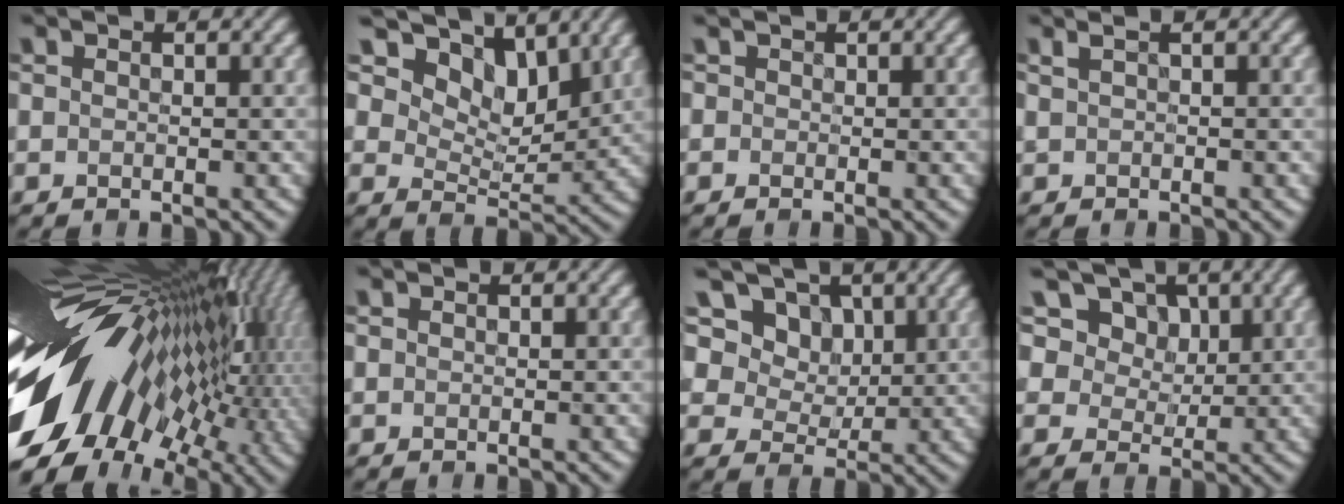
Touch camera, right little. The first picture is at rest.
{"total": 9.4, "force": [6.7, 4.8, 4.7], "torque": [-0.091, -0.025, 0.113]}
{"total": 0.0}
{"total": 1.0, "force": [0.4, 0.3, 0.9], "torque": [-0.018, 0.005, 0.006]}
{"total": 20.1, "force": [0.4, 11.5, 16.5], "torque": [-0.283, -0.009, -0.004]}
{"total": 0.0}
{"total": 16.6, "force": [9.4, 11.2, 7.9], "torque": [-0.191, 0.044, 0.160]}
{"total": 15.4, "force": [8.8, 10.3, 7.4], "torque": [-0.168, 0.043, 0.137]}